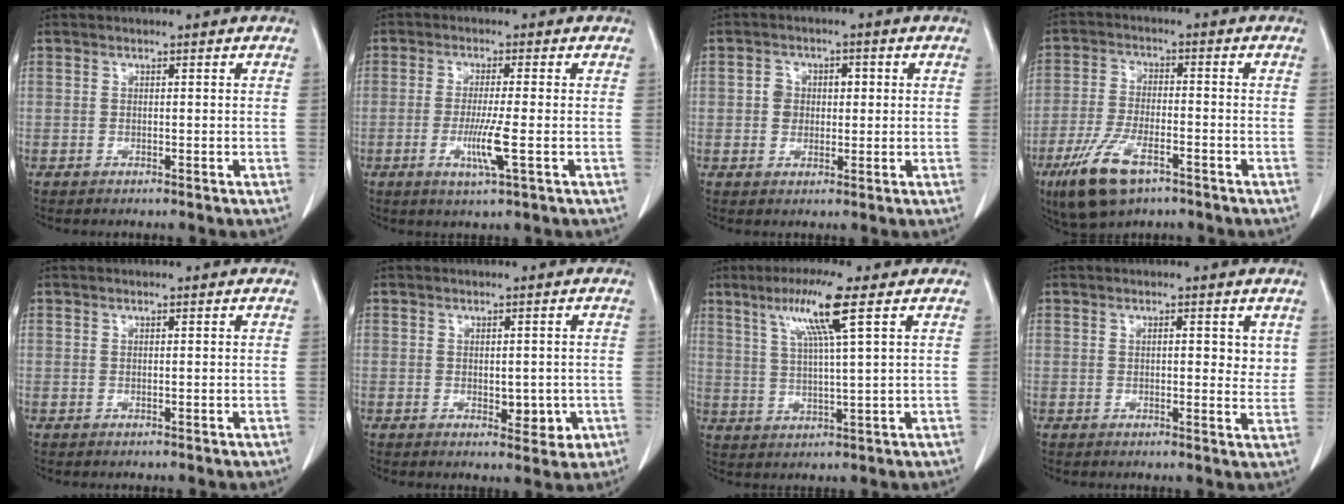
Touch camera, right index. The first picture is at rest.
{"total": 5.9, "force": [-1.7, -0.1, 5.7], "torque": [-0.111, -0.013, -0.030]}
{"total": 4.7, "force": [0.5, 3.6, 3.0], "torque": [-0.053, 0.023, 0.013]}
{"total": 10.9, "force": [-6.2, 4.1, 7.9], "torque": [-0.171, -0.013, -0.109]}
{"total": 0.5, "force": [0.2, 0.2, 0.4], "torque": [-0.009, 0.000, 0.006]}
{"total": 5.1, "force": [-1.1, 2.7, 4.1], "torque": [-0.052, 0.003, -0.004]}
{"total": 9.2, "force": [4.5, -0.6, 8.0], "torque": [-0.155, 0.008, 0.087]}
{"total": 5.2, "force": [2.0, 2.3, 4.2], "torque": [-0.058, -0.006, 0.025]}